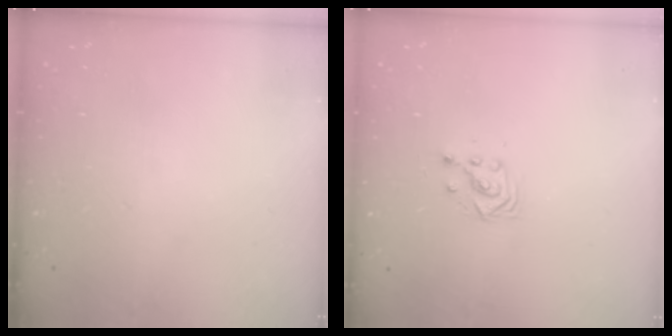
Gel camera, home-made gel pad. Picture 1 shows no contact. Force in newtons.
{"total": 3.0, "press": 3.0, "slide": 0.2}